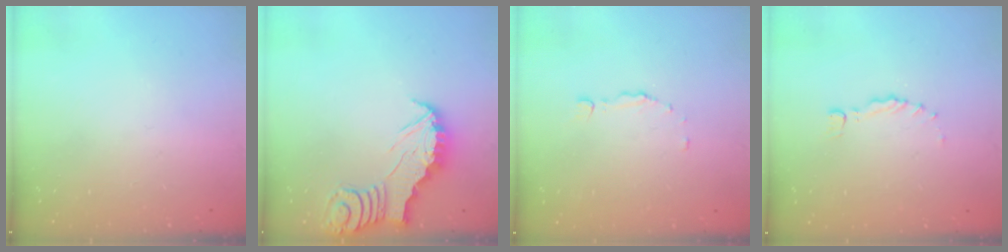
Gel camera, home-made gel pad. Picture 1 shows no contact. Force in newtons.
{"total": 2.4, "press": 2.4, "slide": 0.2}
{"total": 3.0, "press": 2.9, "slide": 0.7}
{"total": 0.0}